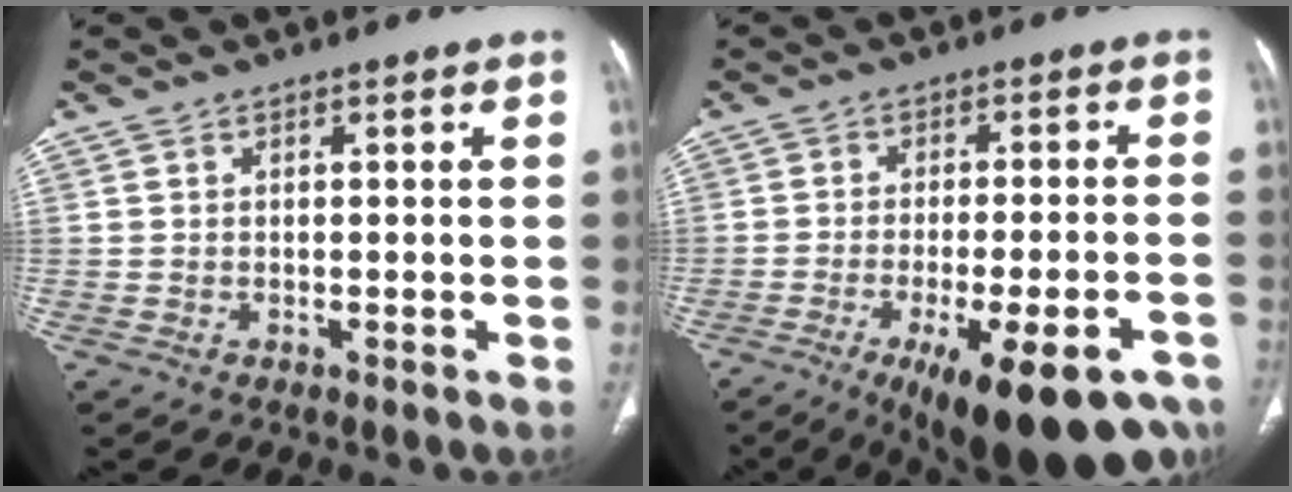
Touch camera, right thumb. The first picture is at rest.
{"total": 21.9, "force": [-13.1, 6.4, 16.4], "torque": [-0.186, 0.040, -0.183]}